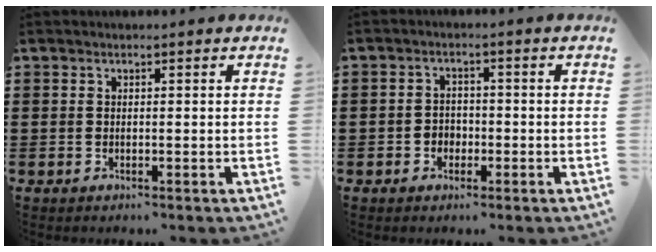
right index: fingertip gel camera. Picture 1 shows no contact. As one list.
[{"total": 2.0, "force": [-1.1, 1.6, 0.7], "torque": [-0.020, -0.001, -0.024]}]